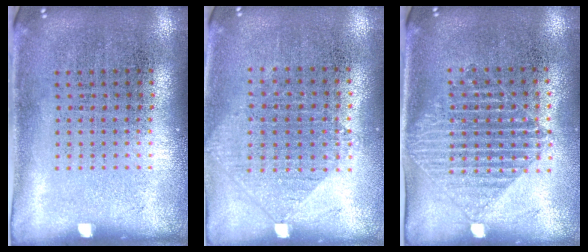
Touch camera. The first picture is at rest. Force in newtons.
{"total": 0.9, "press": 0.9, "slide": 0.3}
{"total": 1.4, "press": 1.2, "slide": 0.6}